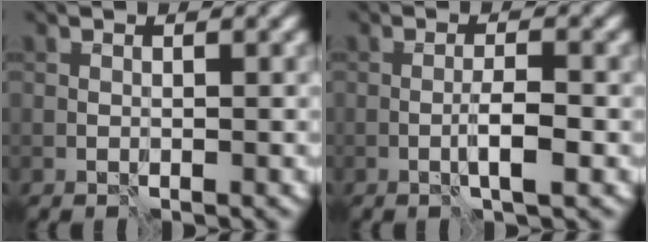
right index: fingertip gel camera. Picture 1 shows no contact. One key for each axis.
{"total": 2.3, "fx": -0.7, "fy": 0.3, "fz": 2.1, "tx": -0.035, "ty": 0.006, "tz": -0.015}